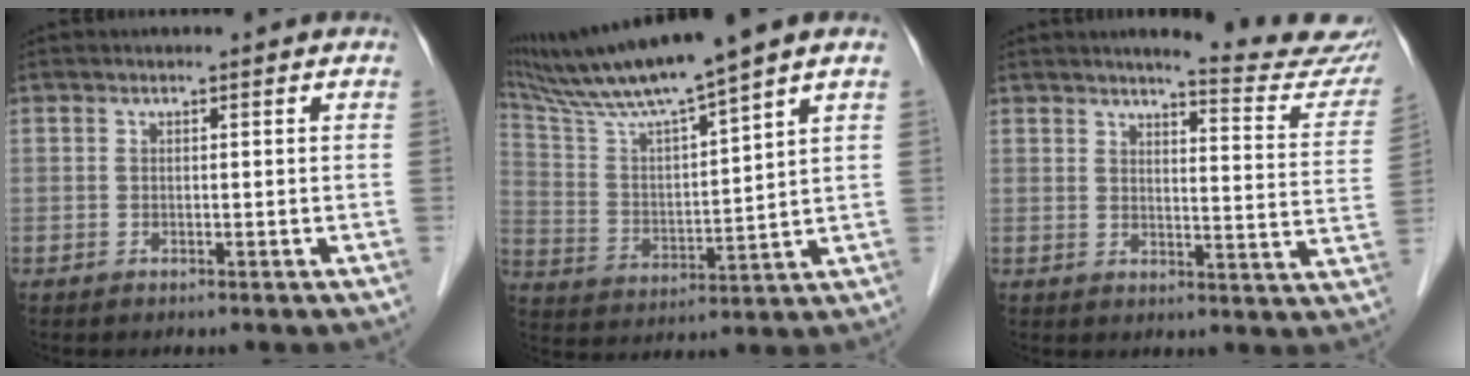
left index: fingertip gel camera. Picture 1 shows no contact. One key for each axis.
{"total": 14.1, "fx": 11.8, "fy": -1.5, "fz": 7.6, "tx": -0.143, "ty": 0.007, "tz": 0.219}
{"total": 13.5, "fx": 12.8, "fy": 0.1, "fz": 4.3, "tx": -0.043, "ty": -0.071, "tz": 0.132}